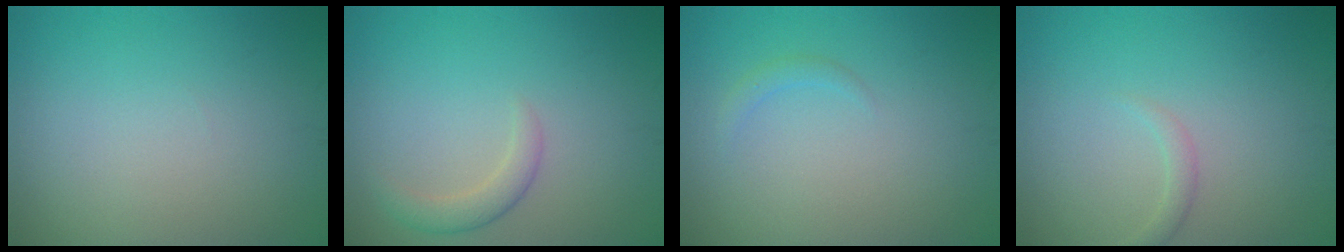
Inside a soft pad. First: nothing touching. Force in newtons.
{"total": 1.8, "press": 1.8, "slide": 0.1}
{"total": 0.8, "press": 0.8, "slide": 0.0}
{"total": 1.0, "press": 1.0, "slide": 0.1}